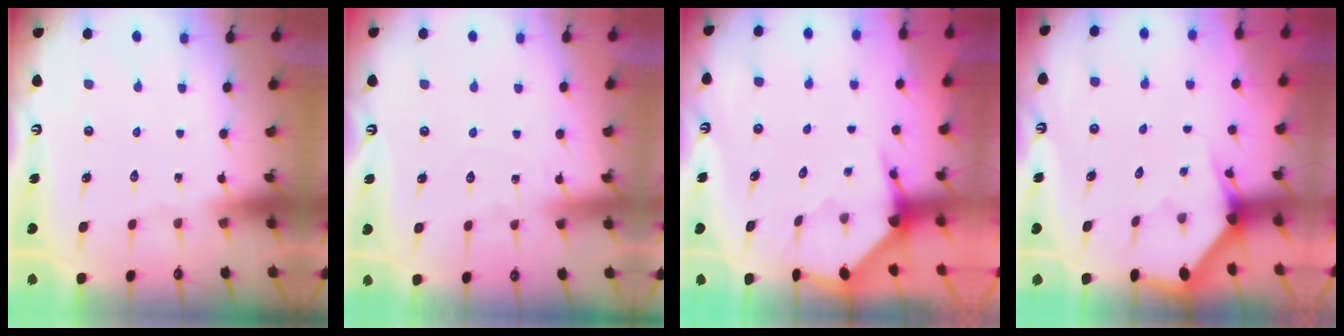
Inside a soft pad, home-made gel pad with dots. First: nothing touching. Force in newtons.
{"total": 5.1, "press": 5.0, "slide": 0.6}
{"total": 3.6, "press": 3.6, "slide": 0.4}
{"total": 2.9, "press": 2.9, "slide": 0.1}